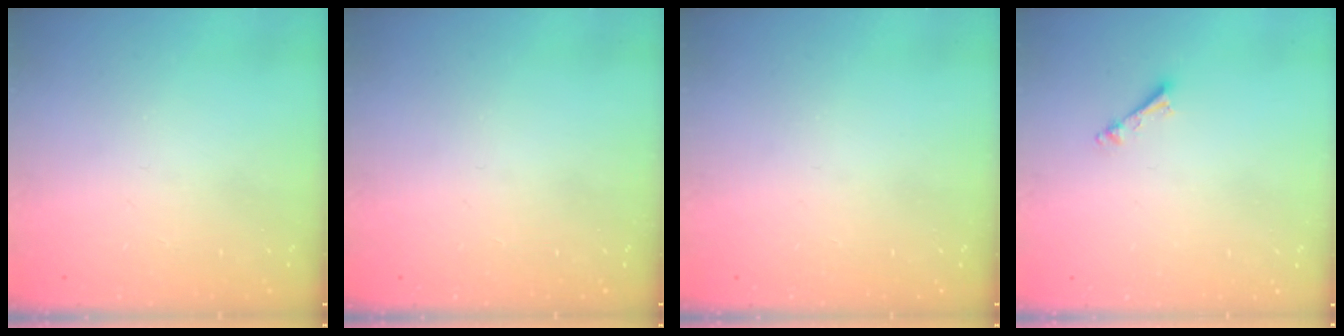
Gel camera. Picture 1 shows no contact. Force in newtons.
{"total": 0.0}
{"total": 0.0}
{"total": 3.3, "press": 3.3, "slide": 0.1}